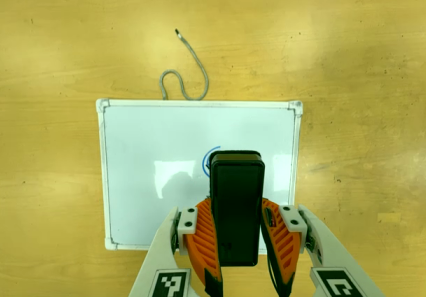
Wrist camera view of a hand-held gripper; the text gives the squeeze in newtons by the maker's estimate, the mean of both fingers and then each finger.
{"total": 7.4, "left": 5.7, "right": 9.0}